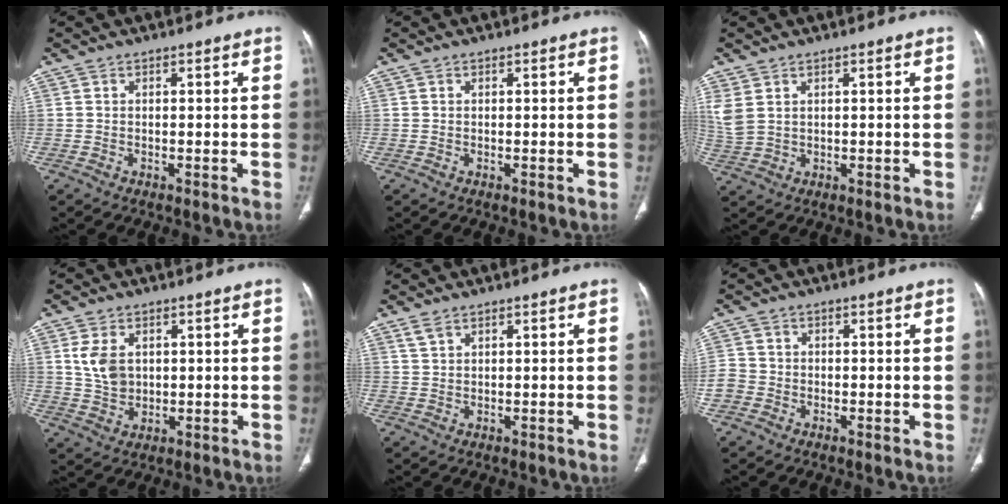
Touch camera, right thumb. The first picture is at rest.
{"total": 0.0}
{"total": 4.3, "force": [2.0, 2.7, 2.7], "torque": [-0.071, 0.001, 0.052]}
{"total": 6.1, "force": [1.4, 4.3, 4.1], "torque": [-0.069, -0.004, 0.036]}
{"total": 1.7, "force": [1.2, 0.7, 0.9], "torque": [-0.021, 0.005, 0.030]}
{"total": 3.3, "force": [-1.3, 2.9, 0.9], "torque": [-0.010, 0.012, -0.031]}